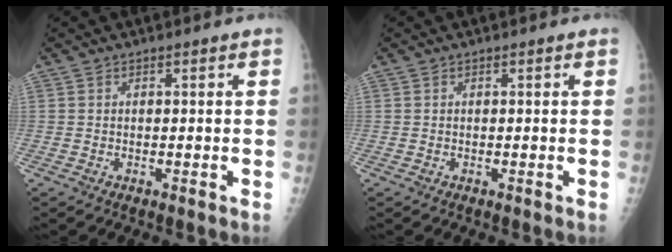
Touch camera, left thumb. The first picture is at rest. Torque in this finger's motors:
{"motor_torque": [-0.14, 0.14, 0.00, 0.00, 0.00]}